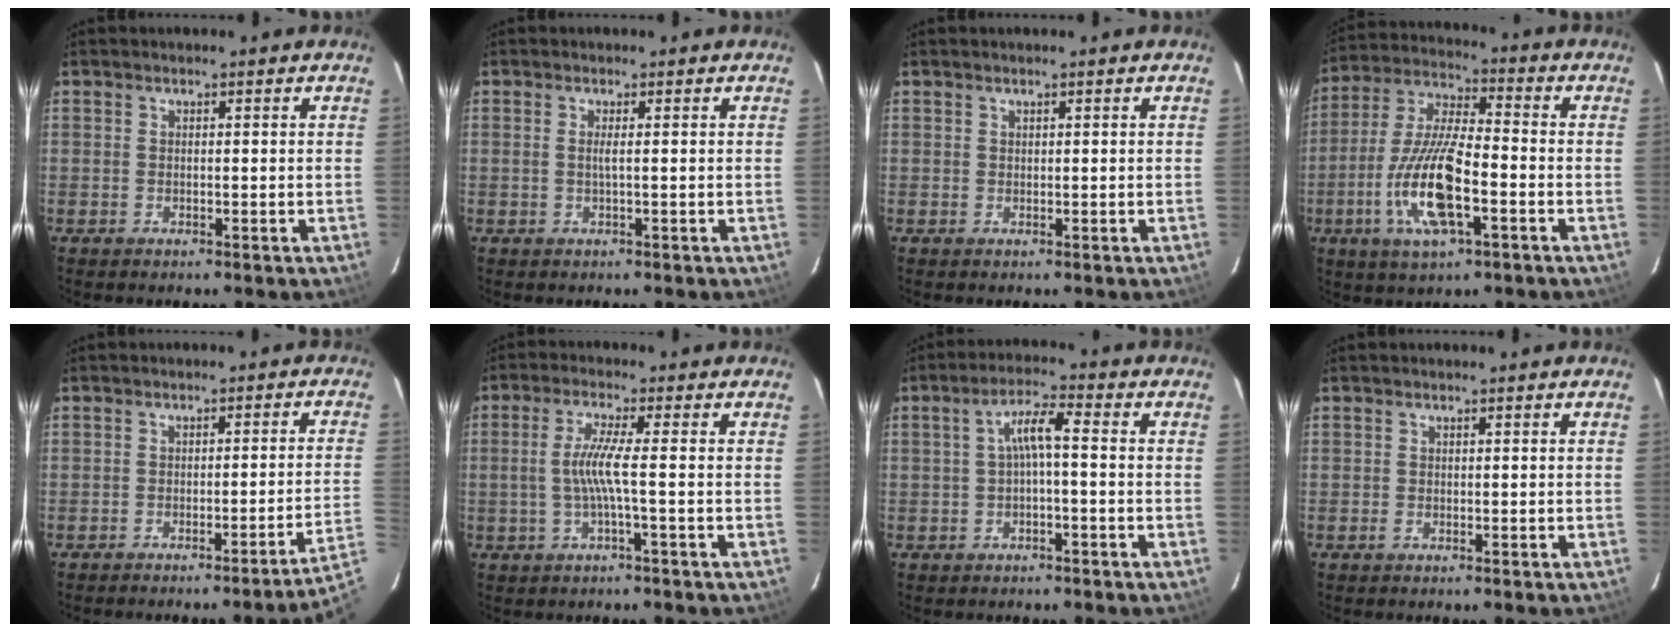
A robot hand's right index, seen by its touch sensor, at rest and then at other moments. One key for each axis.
{"total": 1.2, "fx": -0.1, "fy": -0.4, "fz": 1.1, "tx": -0.019, "ty": -0.001, "tz": -0.002}
{"total": 0.0}
{"total": 15.1, "fx": -5.1, "fy": 4.5, "fz": 13.5, "tx": -0.286, "ty": -0.009, "tz": -0.098}
{"total": 5.2, "fx": -3.4, "fy": -2.8, "fz": 2.8, "tx": -0.049, "ty": -0.008, "tz": -0.042}
{"total": 3.8, "fx": -0.2, "fy": -0.8, "fz": 3.7, "tx": -0.076, "ty": -0.002, "tz": -0.002}
{"total": 4.5, "fx": -0.6, "fy": 0.6, "fz": 4.4, "tx": -0.088, "ty": 0.014, "tz": -0.009}
{"total": 0.0}